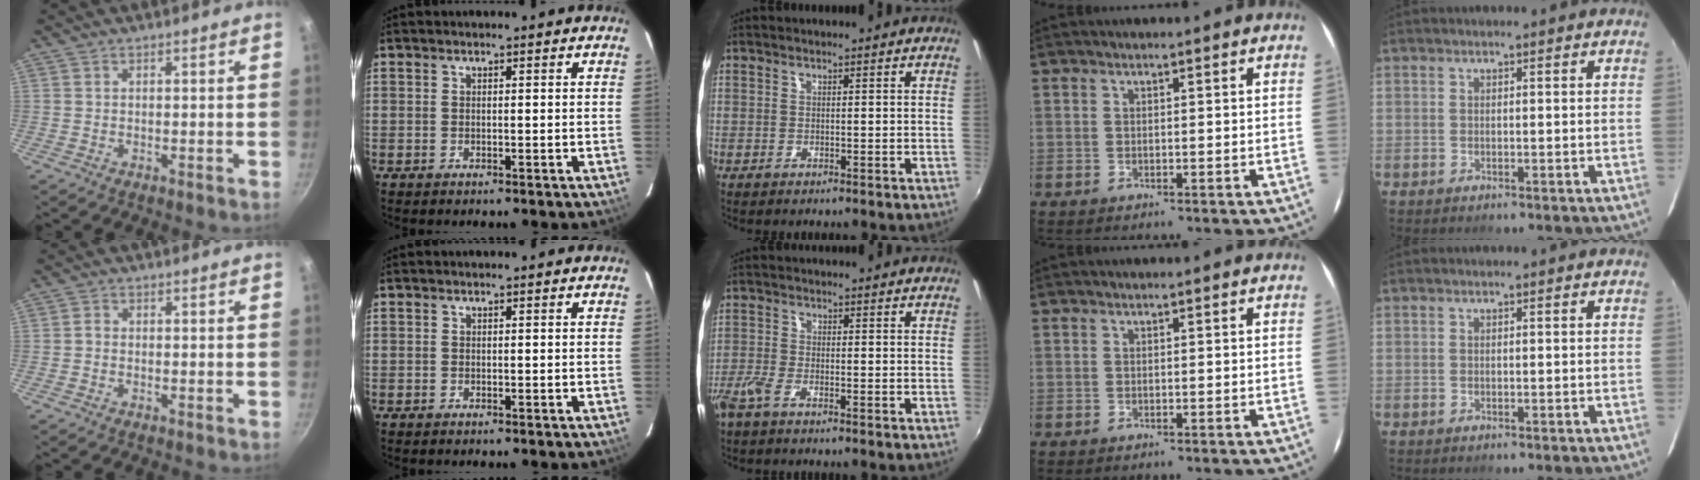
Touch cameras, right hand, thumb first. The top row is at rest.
{"thumb": {"total": 0.8, "force": [-0.3, 0.6, 0.4], "torque": [-0.008, 0.005, -0.009]}, "middle": {"total": 3.2, "force": [-2.4, 0.6, 2.1], "torque": [-0.055, -0.007, -0.053]}}